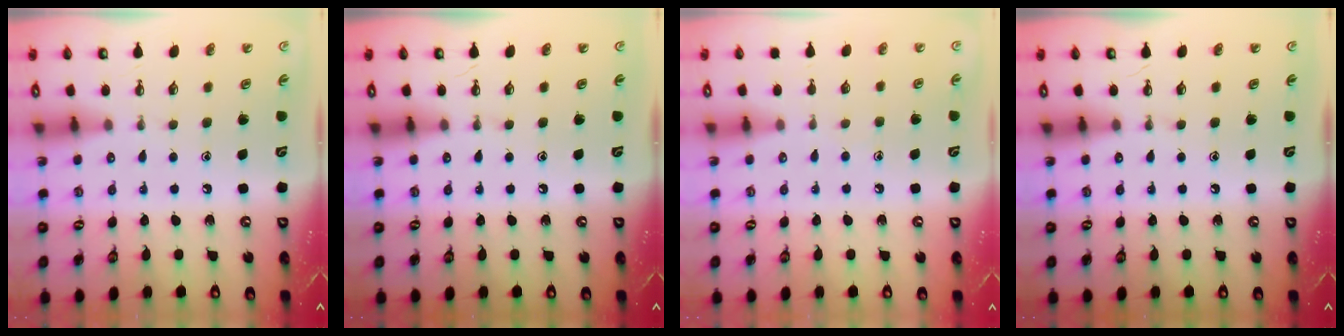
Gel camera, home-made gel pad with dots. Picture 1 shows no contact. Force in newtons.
{"total": 0.0}
{"total": 4.2, "press": 4.2, "slide": 0.5}
{"total": 0.0}